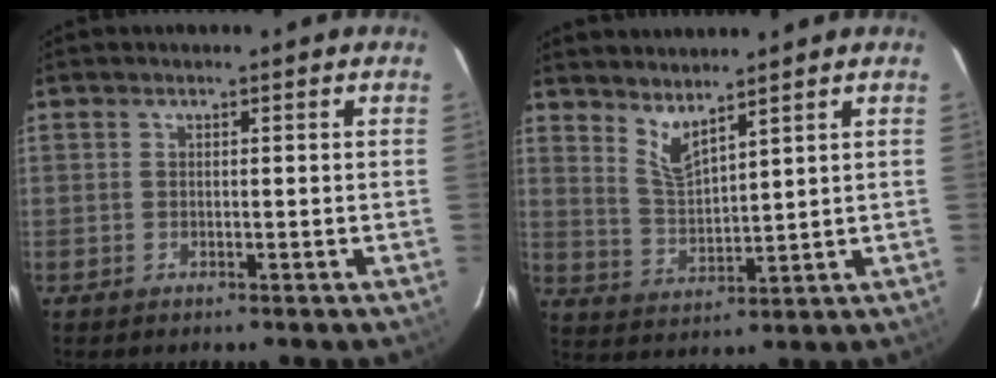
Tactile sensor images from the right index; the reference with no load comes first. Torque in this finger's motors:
{"motor_torque": [-0.02, 0.18, 0.04, 0.02]}